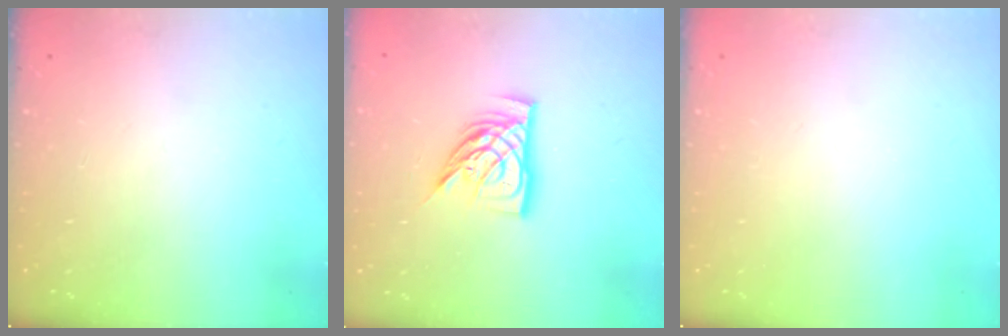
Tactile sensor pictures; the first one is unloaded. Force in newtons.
{"total": 13.0, "press": 13.0, "slide": 1.2}
{"total": 0.0}